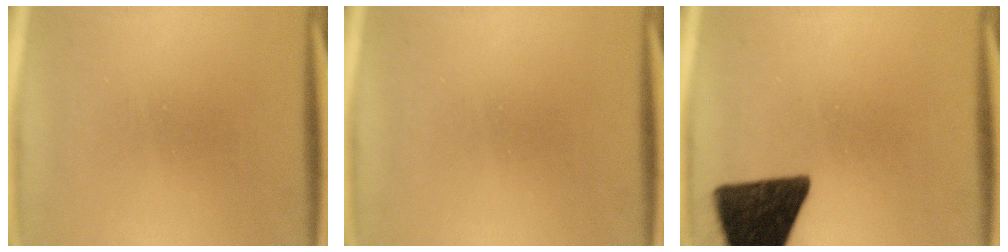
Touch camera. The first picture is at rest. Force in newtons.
{"total": 0.0}
{"total": 15.1}